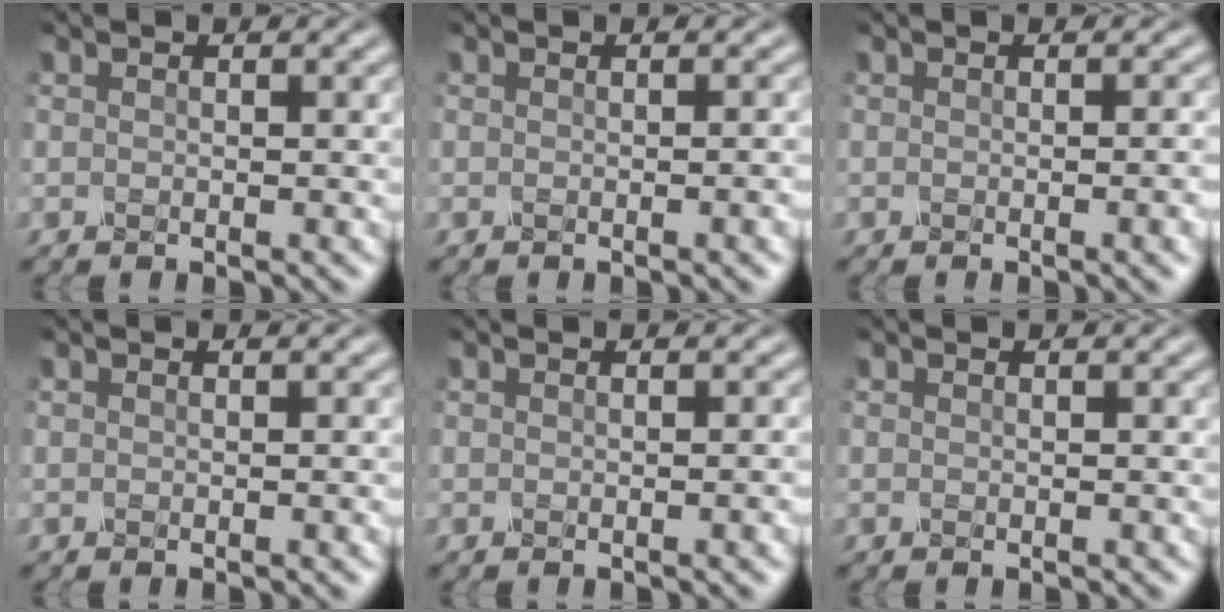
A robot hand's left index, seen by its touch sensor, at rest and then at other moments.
{"total": 2.0, "force": [-0.2, 0.6, 1.9], "torque": [-0.016, 0.001, -0.004]}
{"total": 3.4, "force": [-0.4, 1.2, 3.1], "torque": [-0.022, -0.001, -0.004]}
{"total": 0.8, "force": [-0.1, 0.1, 0.7], "torque": [-0.006, 0.001, -0.001]}
{"total": 1.7, "force": [-0.2, 0.4, 1.6], "torque": [-0.014, 0.000, -0.004]}
{"total": 0.0}